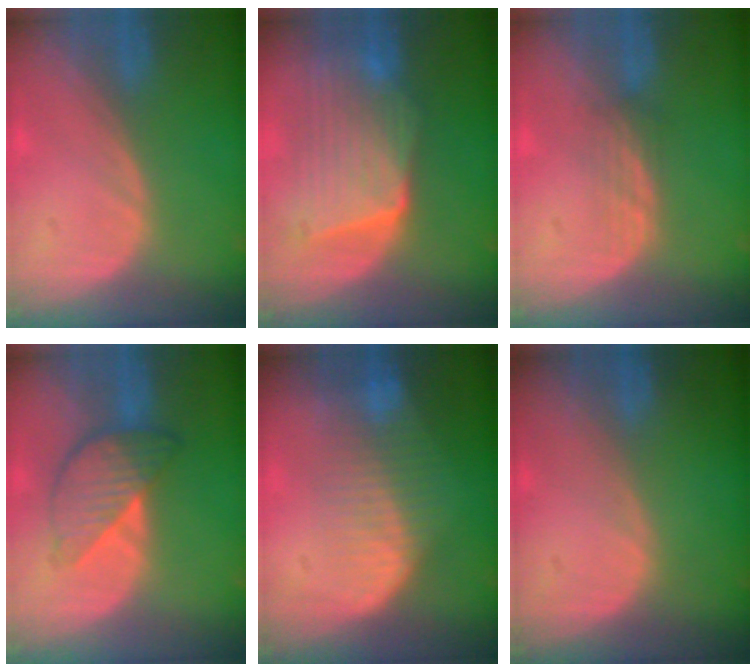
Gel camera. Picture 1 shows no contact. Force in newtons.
{"total": 9.2, "press": 8.7, "slide": 3.0}
{"total": 2.3, "press": 2.2, "slide": 0.6}
{"total": 6.3, "press": 6.3, "slide": 0.3}
{"total": 7.3, "press": 6.7, "slide": 2.9}
{"total": 0.0}